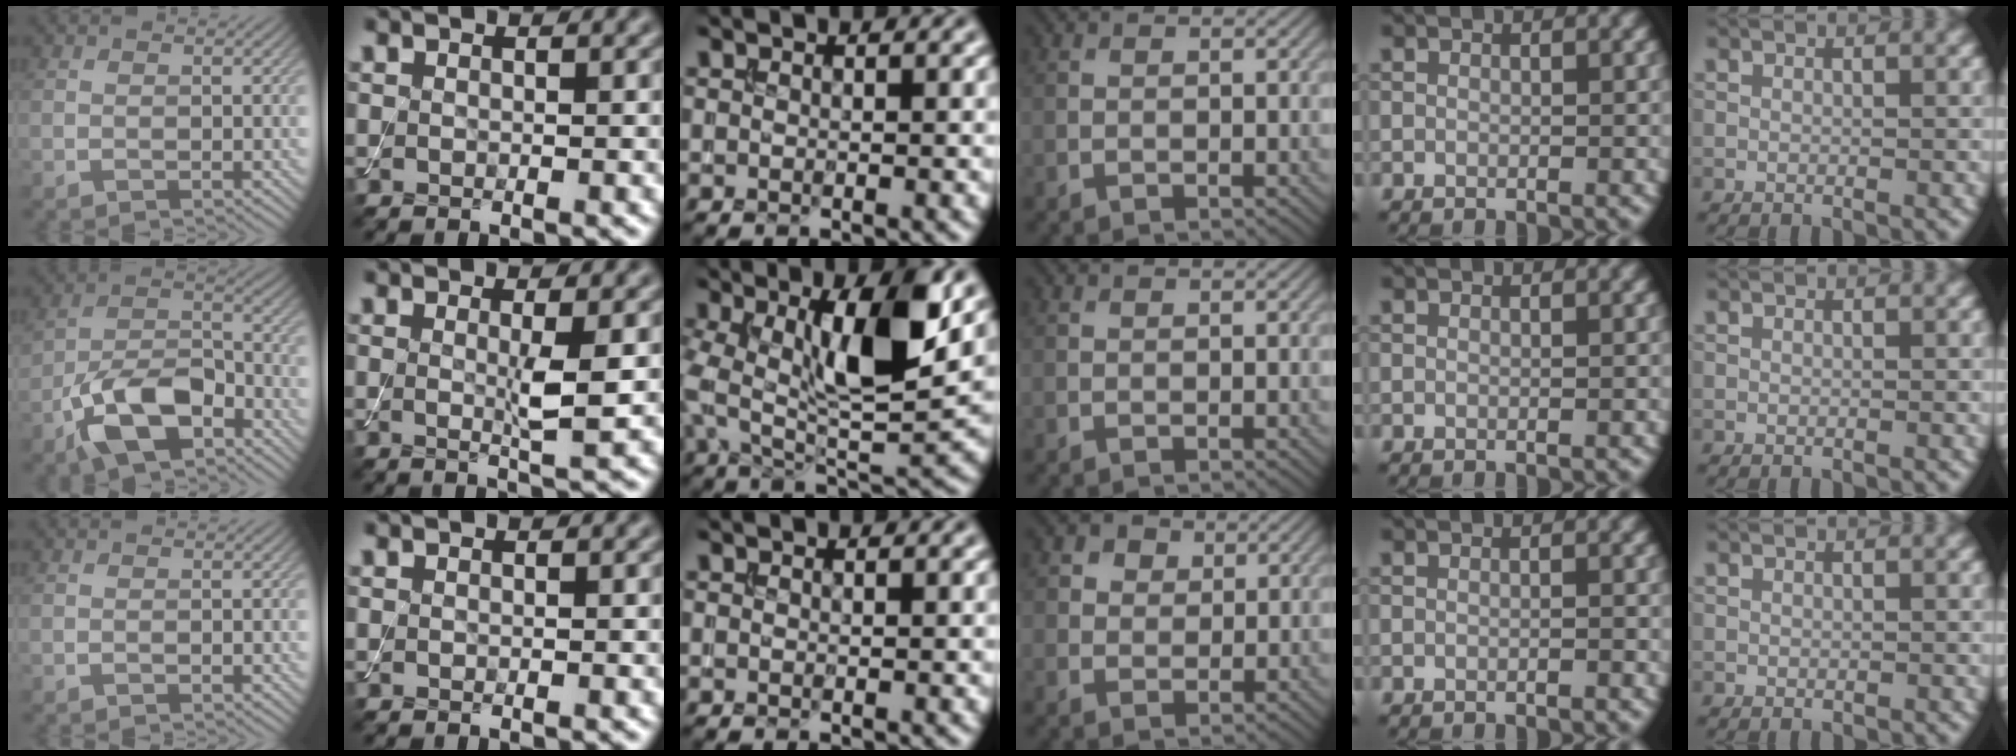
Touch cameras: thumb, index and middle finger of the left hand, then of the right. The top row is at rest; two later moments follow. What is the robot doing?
{"motion": "assemble", "object": "toy tower of hanoi"}